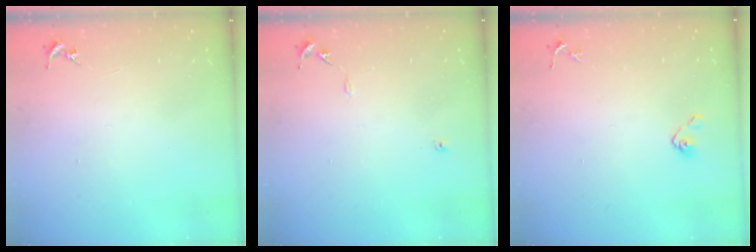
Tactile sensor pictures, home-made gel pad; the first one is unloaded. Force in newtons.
{"total": 6.1, "press": 6.1, "slide": 0.7}
{"total": 4.9, "press": 4.6, "slide": 1.8}